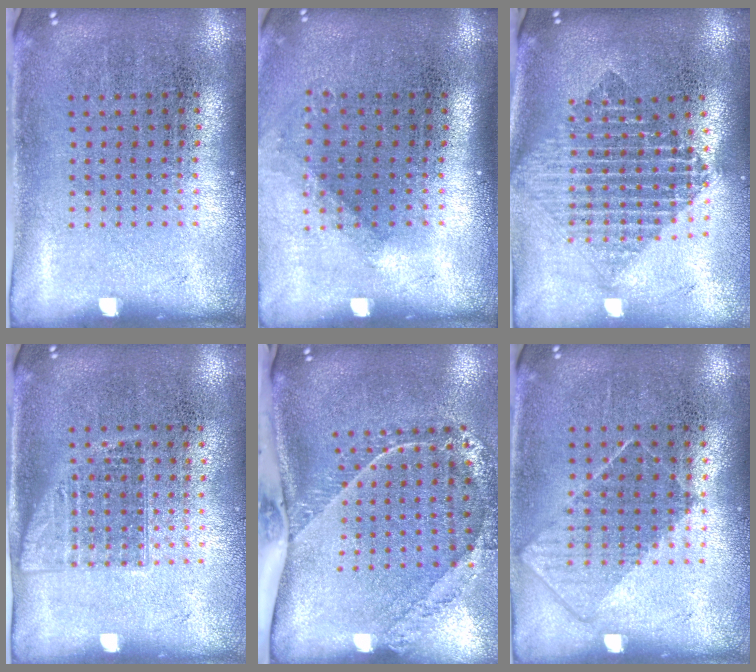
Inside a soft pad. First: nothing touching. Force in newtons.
{"total": 1.3, "press": 0.9, "slide": 0.8}
{"total": 2.0, "press": 1.6, "slide": 1.2}
{"total": 1.1, "press": 1.0, "slide": 0.6}
{"total": 2.4, "press": 1.7, "slide": 1.8}
{"total": 0.8, "press": 0.7, "slide": 0.4}